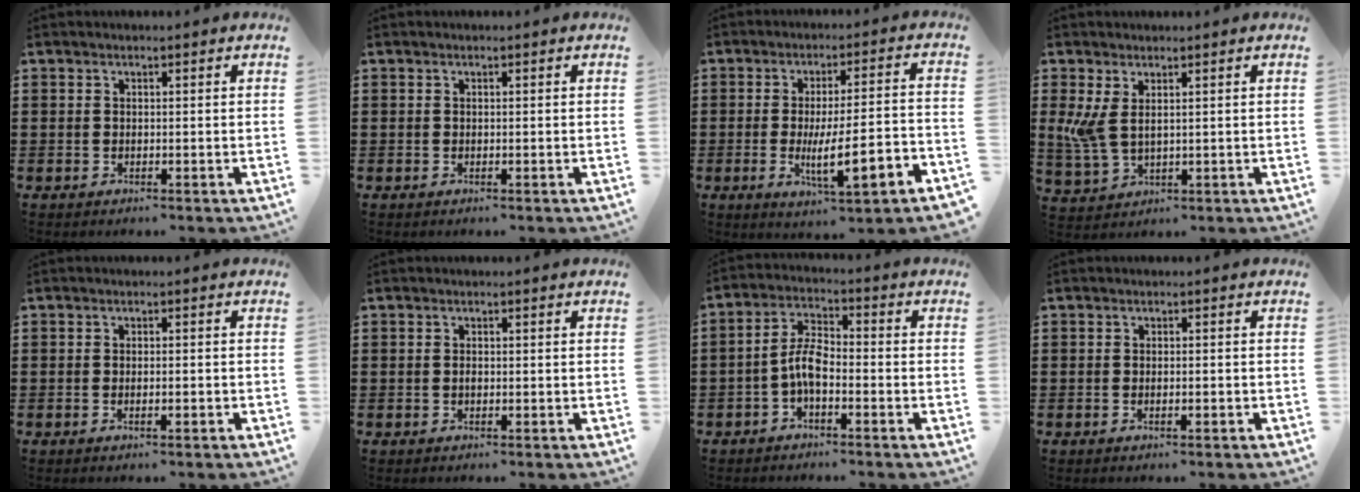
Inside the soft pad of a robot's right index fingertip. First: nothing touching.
{"total": 0.0}
{"total": 9.8, "force": [-3.3, 2.2, 9.0], "torque": [-0.142, -0.005, -0.054]}
{"total": 4.6, "force": [1.6, 2.1, 3.8], "torque": [-0.107, -0.008, 0.021]}
{"total": 1.1, "force": [-0.4, 0.2, 1.0], "torque": [-0.019, -0.002, -0.007]}
{"total": 0.8, "force": [-0.1, 0.4, 0.7], "torque": [-0.016, 0.000, -0.002]}
{"total": 5.6, "force": [-2.0, 2.4, 4.7], "torque": [-0.111, 0.004, -0.045]}
{"total": 0.9, "force": [-0.3, 0.2, 0.8], "torque": [-0.015, -0.004, -0.005]}